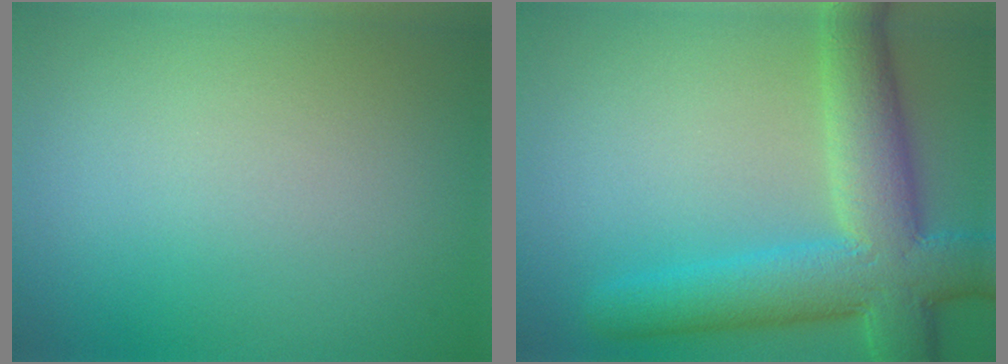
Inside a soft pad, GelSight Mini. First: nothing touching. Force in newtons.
{"total": 9.1, "press": 9.0, "slide": 0.5}